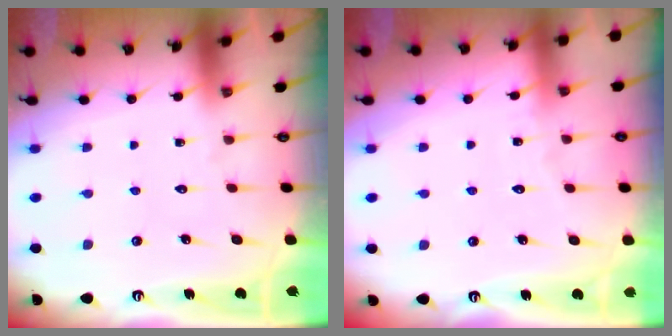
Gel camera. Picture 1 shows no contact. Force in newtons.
{"total": 3.1, "press": 3.1, "slide": 0.4}